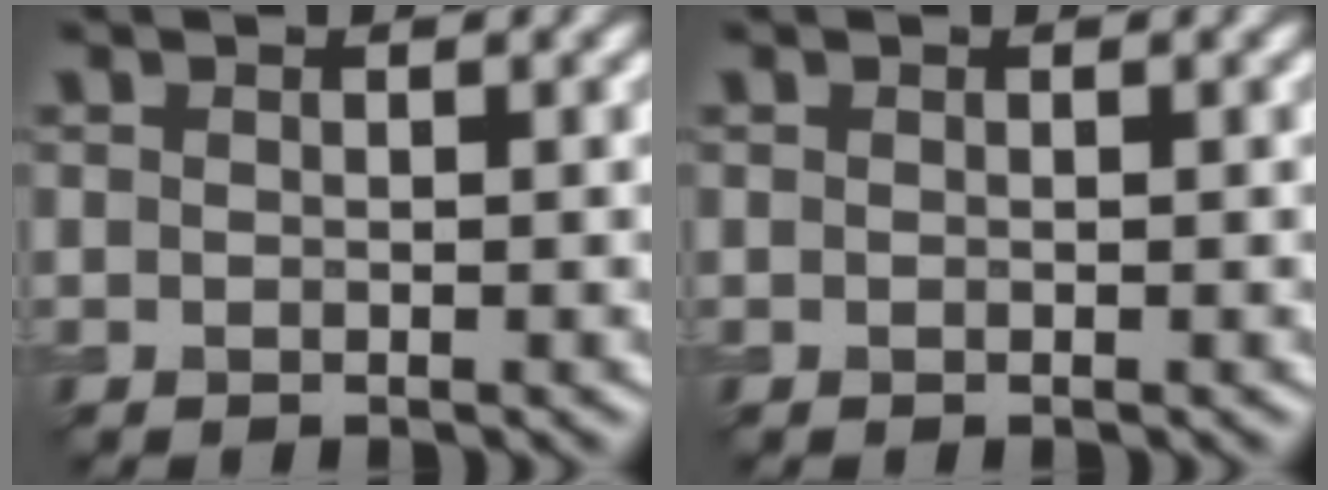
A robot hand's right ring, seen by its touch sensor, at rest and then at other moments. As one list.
[{"total": 0.0}]